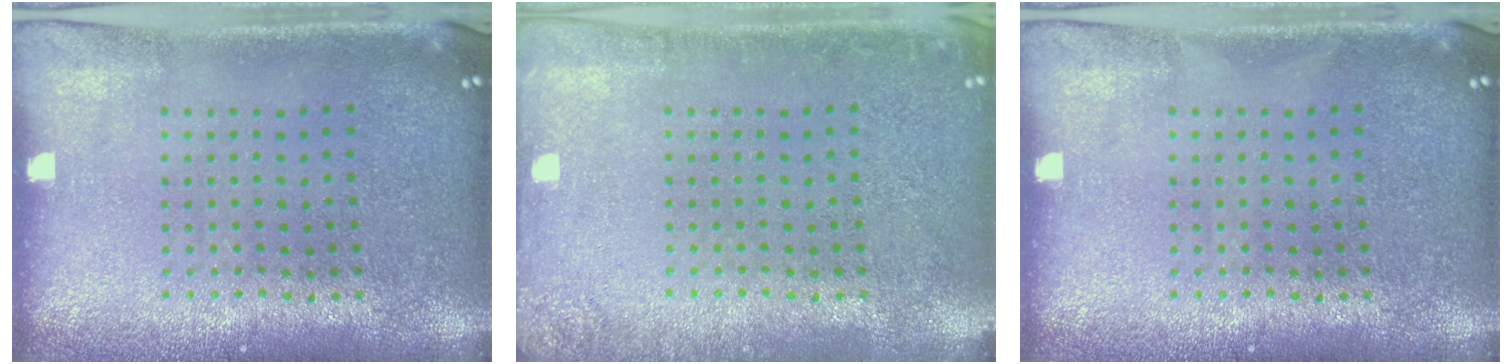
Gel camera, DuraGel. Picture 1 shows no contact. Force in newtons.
{"total": 1.5, "press": 1.5, "slide": 0.2}
{"total": 0.0}